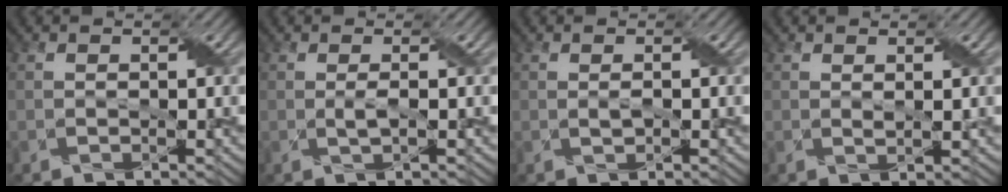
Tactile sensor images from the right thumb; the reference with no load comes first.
{"total": 1.1, "force": [0.1, 0.0, 1.1], "torque": [-0.026, 0.005, 0.000]}
{"total": 0.8, "force": [0.1, 0.3, 0.7], "torque": [-0.016, 0.001, 0.002]}
{"total": 0.8, "force": [0.6, 0.0, 0.5], "torque": [-0.015, 0.000, 0.012]}